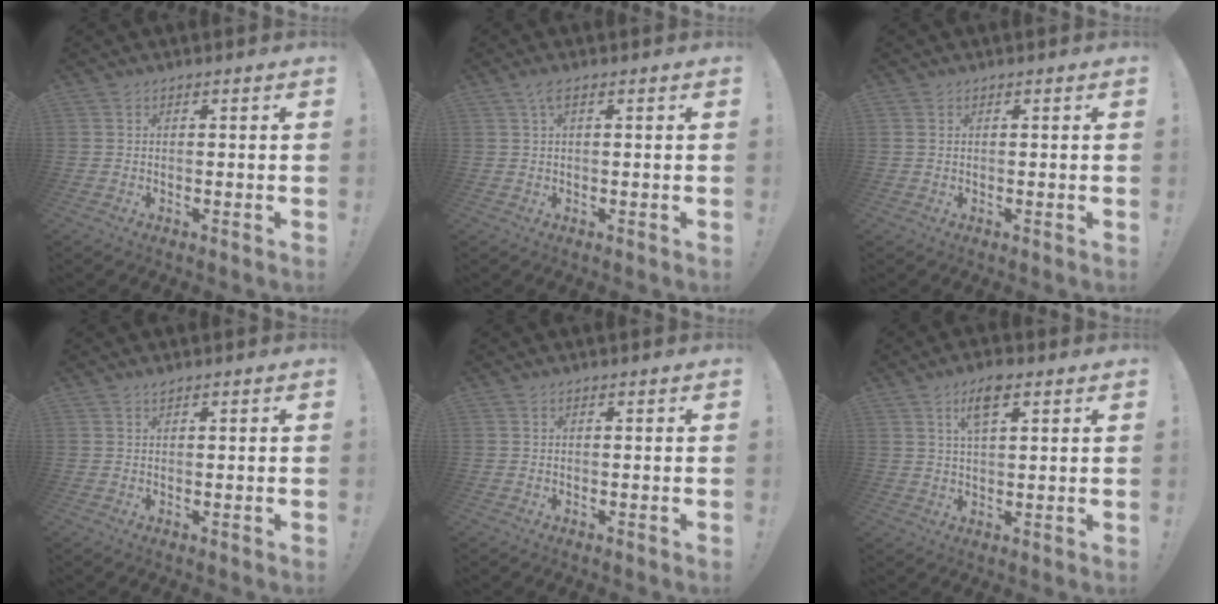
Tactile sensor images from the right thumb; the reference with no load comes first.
{"total": 2.3, "force": [0.8, 0.5, 2.2], "torque": [-0.045, 0.005, 0.012]}
{"total": 0.7, "force": [0.2, 0.6, 0.3], "torque": [-0.010, 0.004, 0.006]}
{"total": 0.7, "force": [0.5, -0.1, 0.4], "torque": [-0.001, -0.002, 0.009]}
{"total": 0.0}
{"total": 6.7, "force": [3.2, 2.4, 5.3], "torque": [-0.093, 0.000, 0.054]}